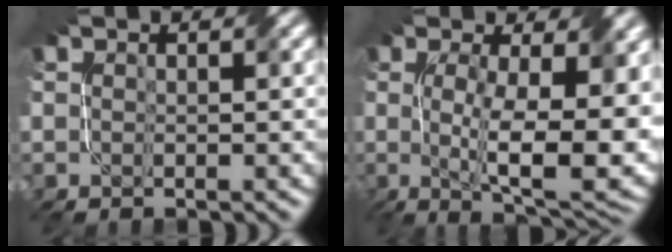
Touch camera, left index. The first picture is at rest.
{"total": 11.6, "force": [-0.5, 3.6, 11.0], "torque": [-0.166, -0.012, -0.004]}